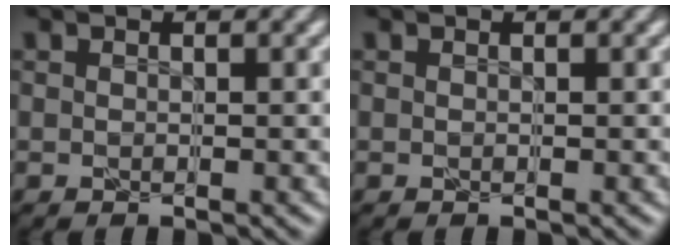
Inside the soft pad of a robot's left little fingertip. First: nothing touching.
{"total": 0.0}